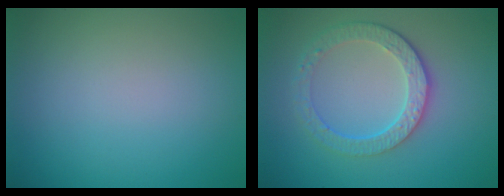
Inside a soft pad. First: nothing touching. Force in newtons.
{"total": 4.3, "press": 3.3, "slide": 2.7}